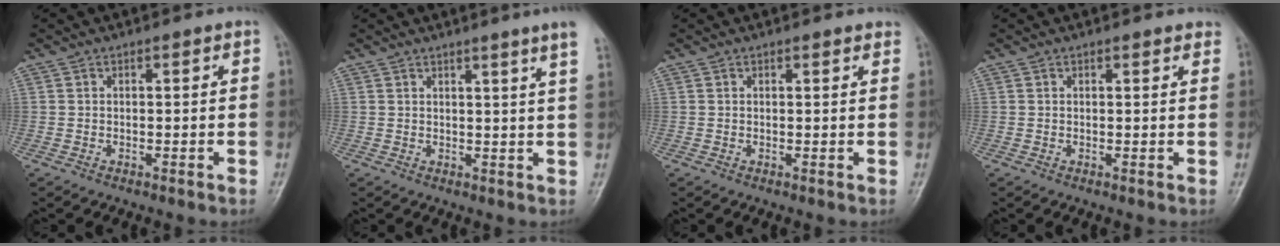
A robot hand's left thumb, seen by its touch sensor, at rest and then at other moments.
{"total": 6.0, "force": [4.2, -1.0, 4.1], "torque": [-0.053, -0.018, 0.042]}
{"total": 1.4, "force": [1.1, 0.3, 0.7], "torque": [-0.005, -0.001, 0.011]}
{"total": 1.6, "force": [1.3, 0.4, 0.7], "torque": [-0.005, -0.001, 0.012]}